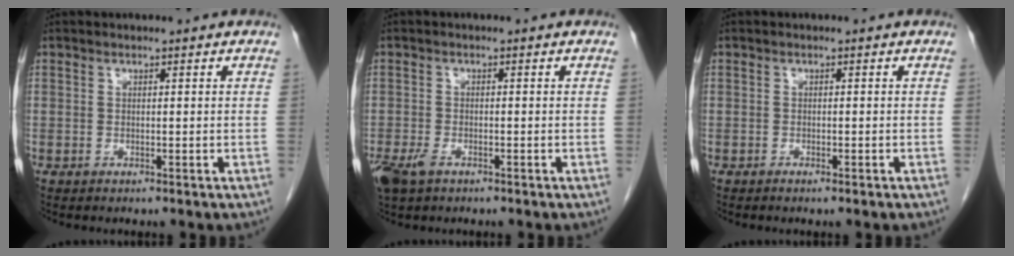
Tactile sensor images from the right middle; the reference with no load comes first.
{"total": 4.4, "force": [-2.7, 2.1, 2.8], "torque": [-0.062, -0.008, -0.048]}
{"total": 1.3, "force": [-0.9, 0.2, 0.8], "torque": [-0.015, -0.001, -0.010]}